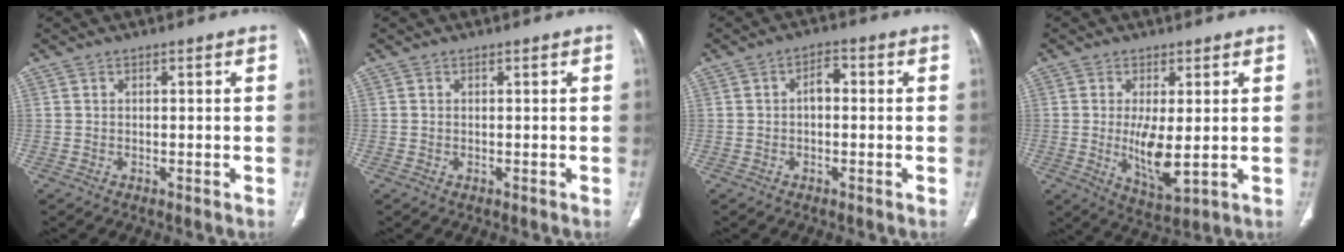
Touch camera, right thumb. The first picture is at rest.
{"total": 0.0}
{"total": 3.2, "force": [-0.1, 1.8, 2.6], "torque": [-0.035, 0.012, -0.008]}
{"total": 8.4, "force": [-0.3, 2.9, 7.9], "torque": [-0.145, -0.025, 0.005]}